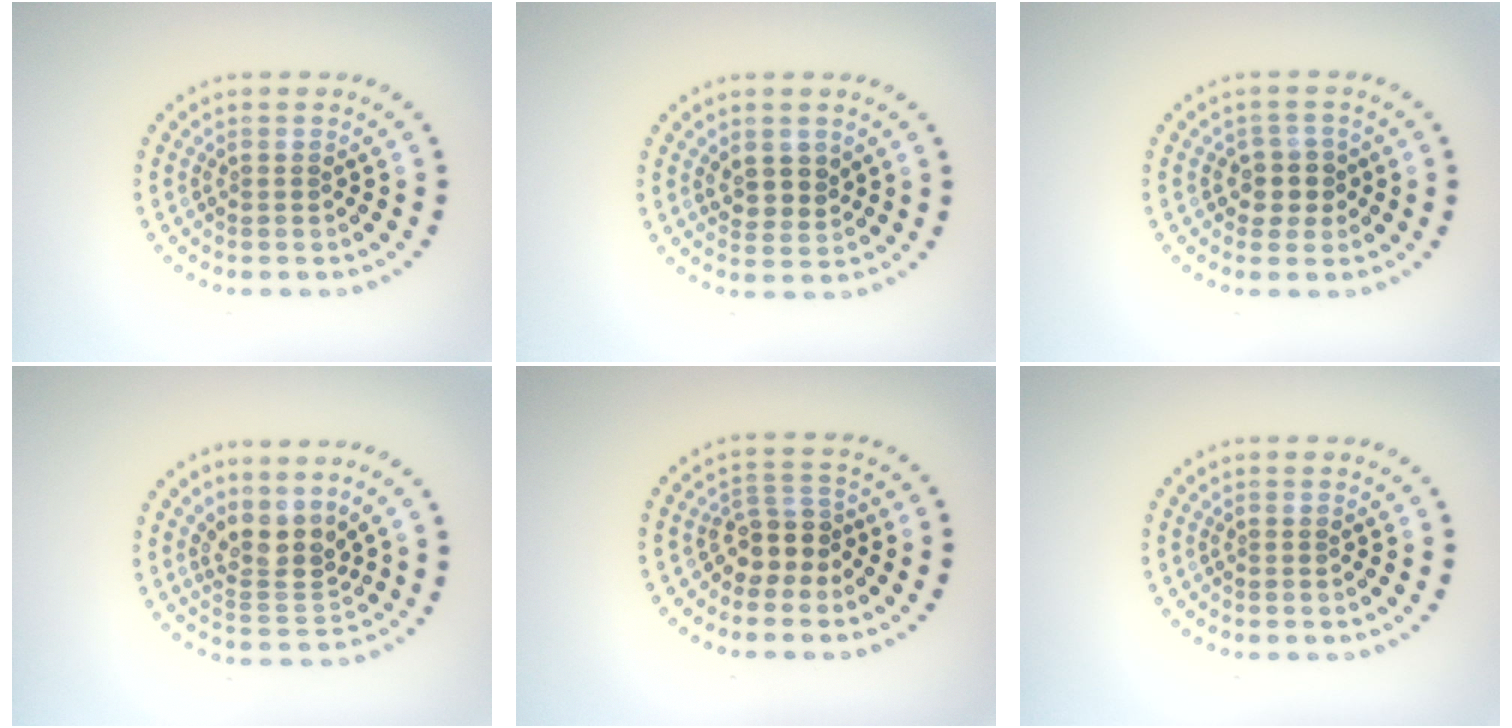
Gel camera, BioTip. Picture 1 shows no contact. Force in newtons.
{"total": 2.5, "press": 2.4, "slide": 0.9}
{"total": 2.4, "press": 2.1, "slide": 1.1}
{"total": 3.3, "press": 2.5, "slide": 2.2}
{"total": 2.8, "press": 2.3, "slide": 1.5}
{"total": 0.0}